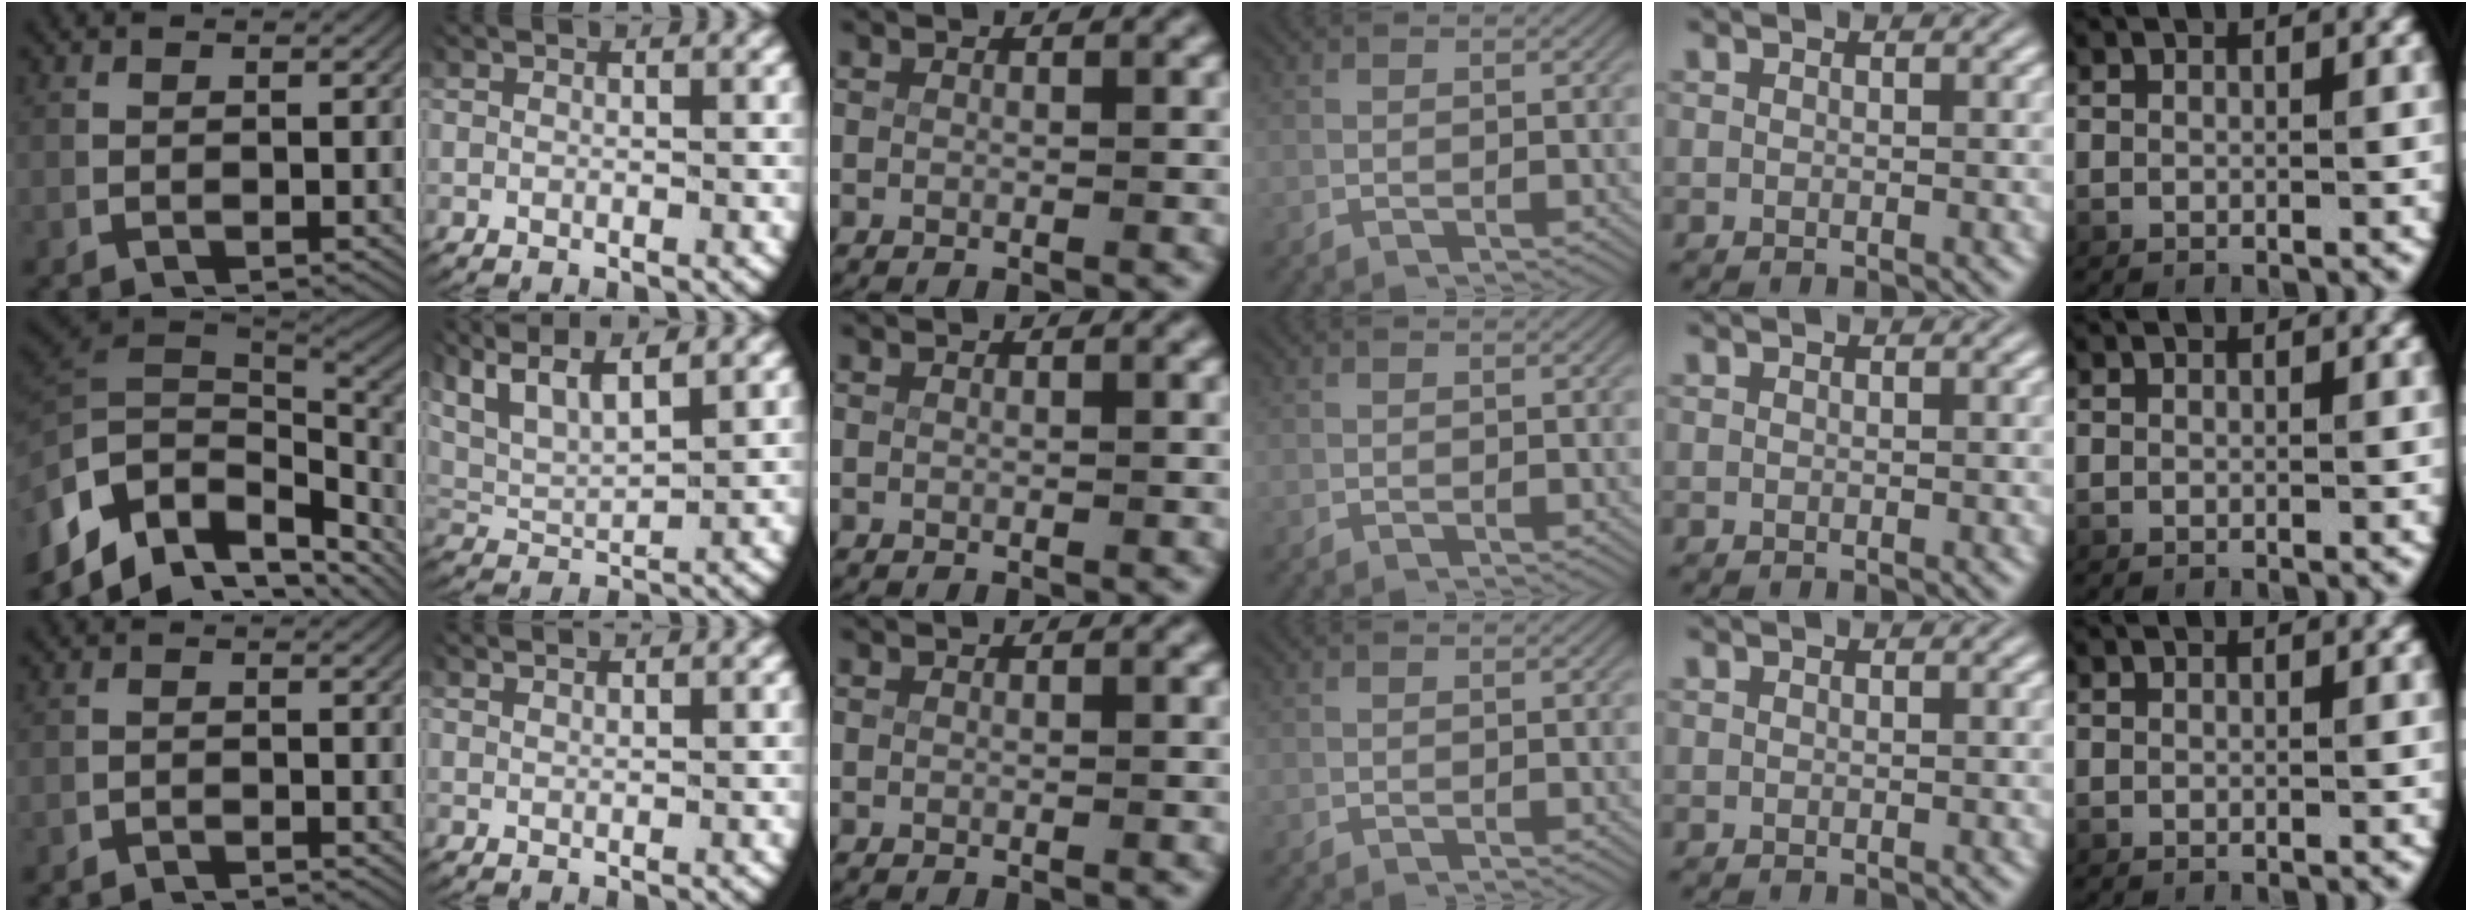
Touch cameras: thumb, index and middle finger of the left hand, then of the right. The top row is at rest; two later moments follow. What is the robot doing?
{"motion": "lift_and_place", "object": "coat"}